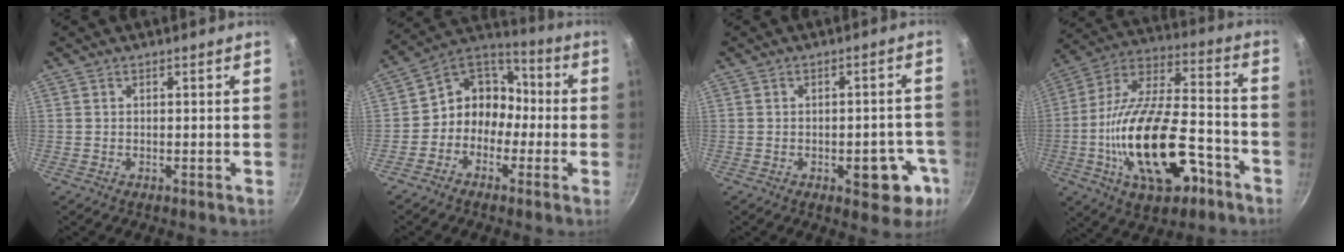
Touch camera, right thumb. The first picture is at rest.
{"total": 10.5, "force": [-2.4, 9.1, 4.6], "torque": [-0.023, 0.055, -0.068]}
{"total": 8.8, "force": [-3.4, 4.5, 6.8], "torque": [-0.042, 0.022, -0.039]}
{"total": 24.5, "force": [-8.6, 11.8, 19.6], "torque": [-0.332, 0.052, -0.142]}